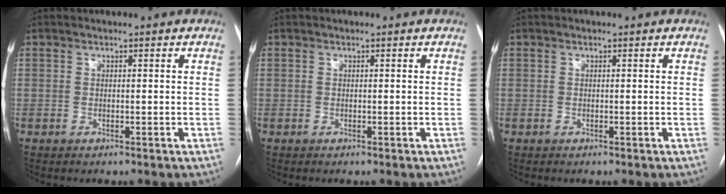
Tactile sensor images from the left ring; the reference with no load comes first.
{"total": 0.0}
{"total": 0.0}